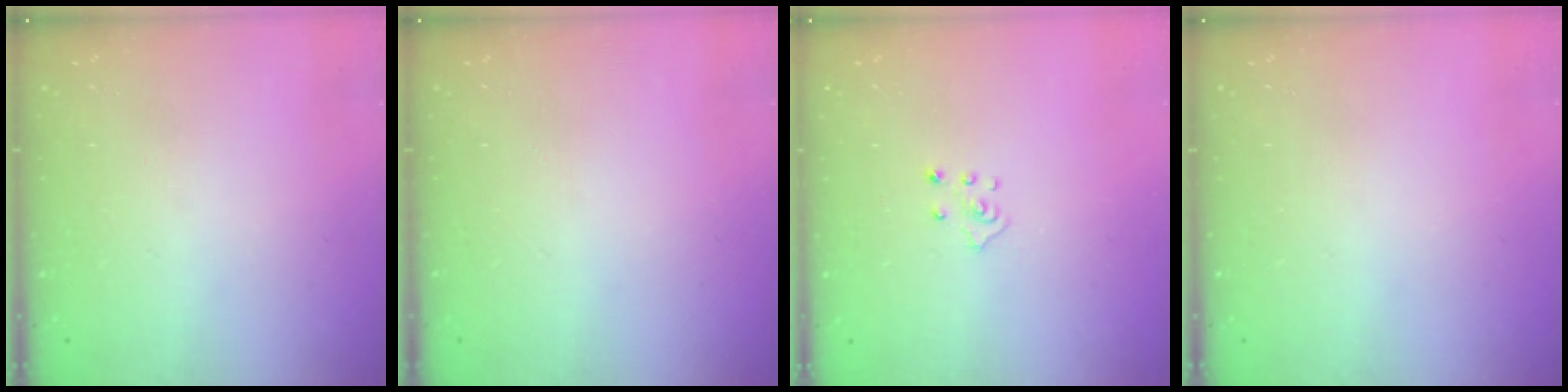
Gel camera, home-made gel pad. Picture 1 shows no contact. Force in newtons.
{"total": 0.0}
{"total": 2.7, "press": 2.7, "slide": 0.2}
{"total": 0.0}